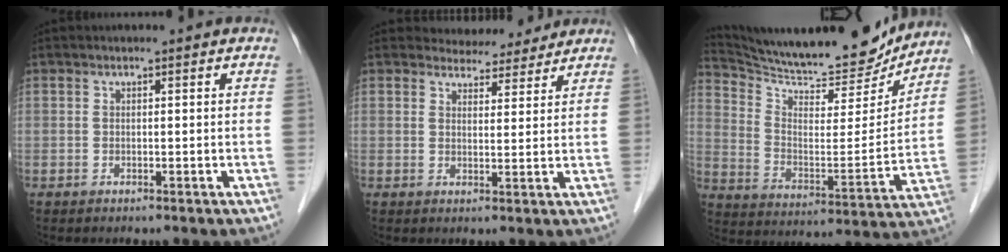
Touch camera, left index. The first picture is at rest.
{"total": 5.3, "force": [5.0, 1.6, 0.1], "torque": [0.001, 0.003, 0.064]}
{"total": 21.8, "force": [20.5, 3.0, 6.8], "torque": [-0.124, -0.041, 0.306]}